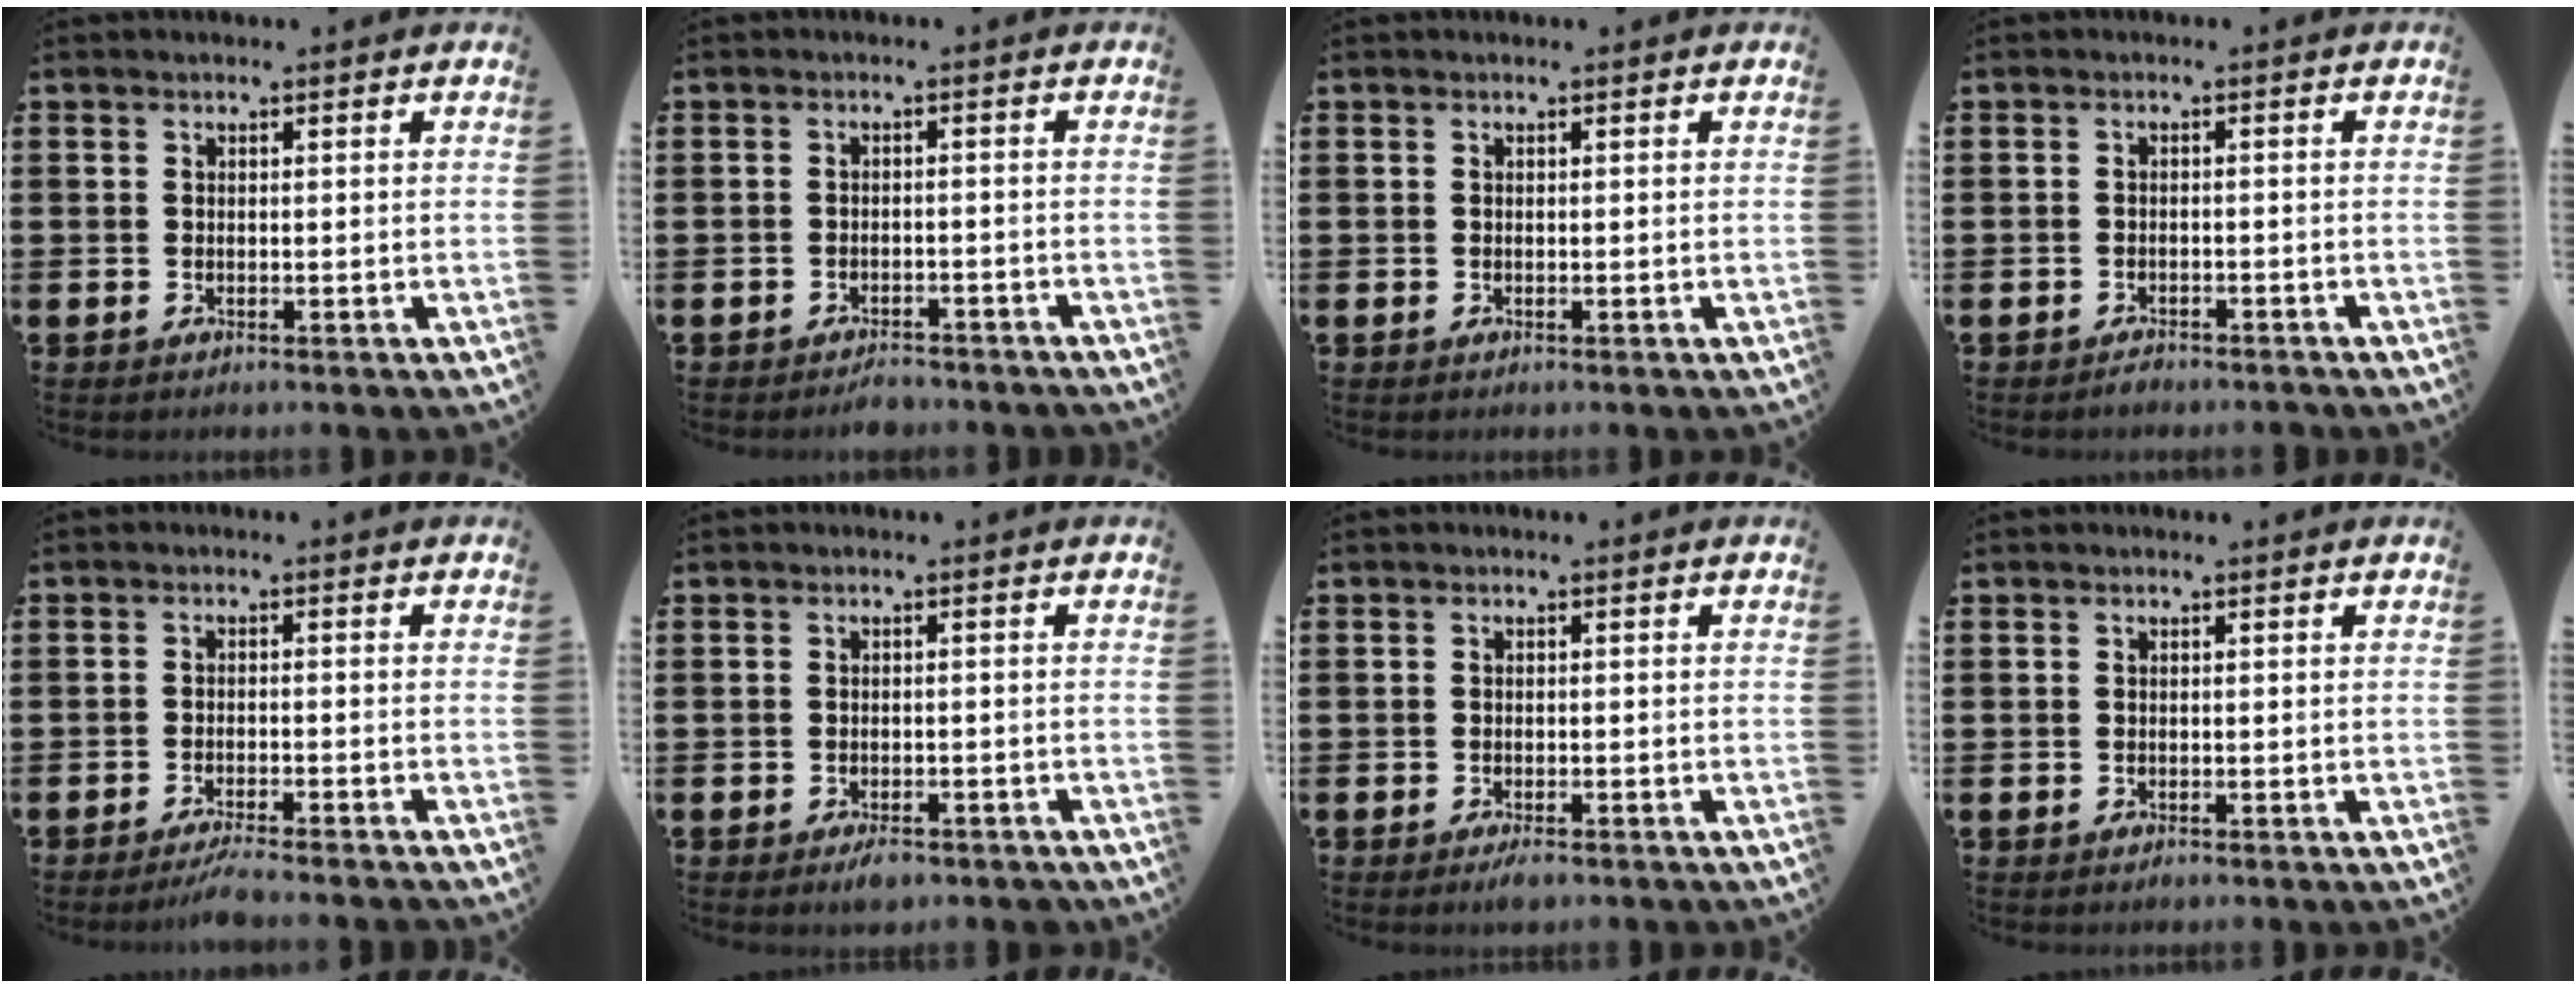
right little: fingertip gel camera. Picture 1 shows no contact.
{"total": 1.7, "force": [-1.7, 0.3, 0.1], "torque": [-0.008, 0.003, -0.035]}
{"total": 0.0}
{"total": 1.1, "force": [-1.0, 0.2, 0.1], "torque": [0.003, -0.003, -0.024]}
{"total": 2.5, "force": [-2.1, -0.2, 1.2], "torque": [-0.018, 0.003, -0.041]}
{"total": 1.4, "force": [-1.1, 0.6, 0.7], "torque": [-0.007, -0.002, -0.025]}
{"total": 1.1, "force": [-0.7, 0.2, 0.7], "torque": [-0.013, -0.001, -0.015]}
{"total": 0.0}